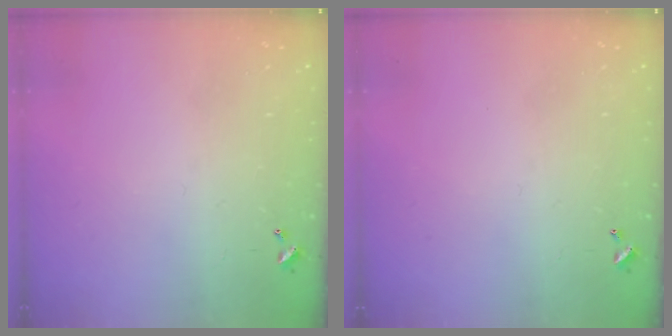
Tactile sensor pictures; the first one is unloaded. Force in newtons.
{"total": 0.0}